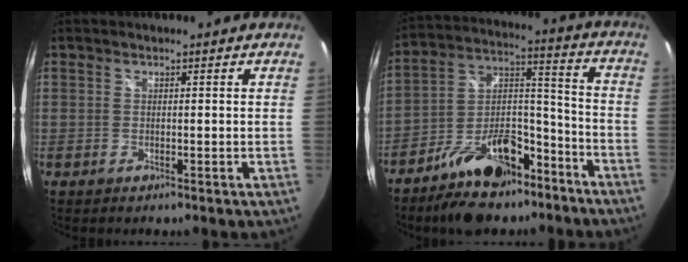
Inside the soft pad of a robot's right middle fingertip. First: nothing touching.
{"total": 16.5, "force": [-11.2, 8.2, 8.8], "torque": [-0.161, 0.040, -0.171]}